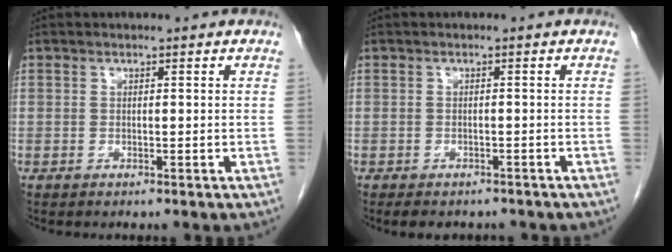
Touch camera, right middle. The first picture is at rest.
{"total": 5.4, "force": [-4.5, 2.3, 1.8], "torque": [-0.021, 0.000, -0.054]}